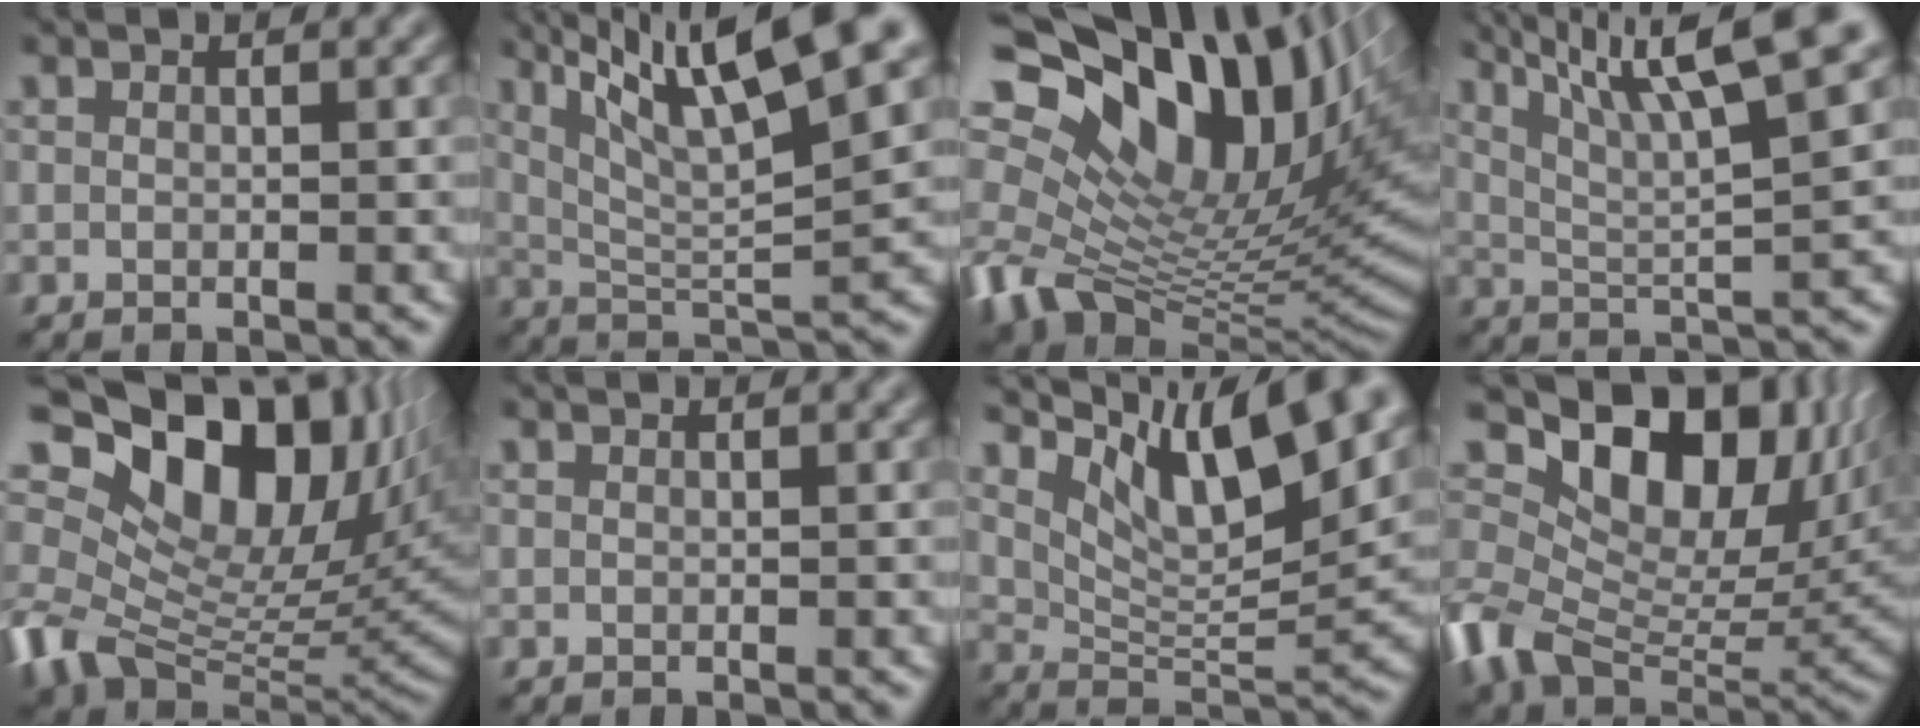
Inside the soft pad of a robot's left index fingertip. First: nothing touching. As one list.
[{"total": 11.7, "force": [6.6, 2.3, 9.4], "torque": [-0.162, 0.013, 0.114]}, {"total": 17.6, "force": [6.6, 10.9, 12.1], "torque": [-0.235, 0.008, 0.123]}, {"total": 10.4, "force": [6.4, 2.1, 7.9], "torque": [-0.128, 0.018, 0.105]}, {"total": 16.0, "force": [5.8, 10.8, 10.3], "torque": [-0.206, 0.025, 0.097]}, {"total": 0.0}, {"total": 10.4, "force": [7.2, 3.4, 6.8], "torque": [-0.115, 0.000, 0.127]}, {"total": 14.0, "force": [4.3, 9.3, 9.5], "torque": [-0.170, 0.003, 0.076]}]